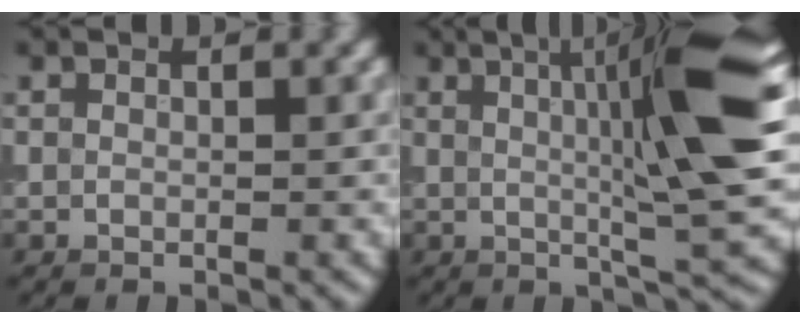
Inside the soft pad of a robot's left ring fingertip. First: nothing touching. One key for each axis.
{"total": 11.8, "fx": 2.0, "fy": 1.8, "fz": 11.5, "tx": -0.142, "ty": 0.010, "tz": 0.026}